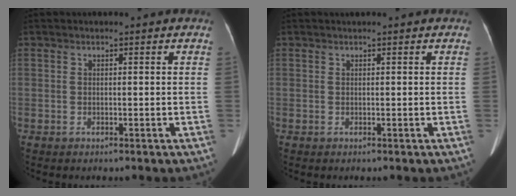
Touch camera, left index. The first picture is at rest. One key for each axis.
{"total": 0.5, "fx": 0.4, "fy": 0.0, "fz": 0.4, "tx": -0.004, "ty": 0.009, "tz": 0.008}